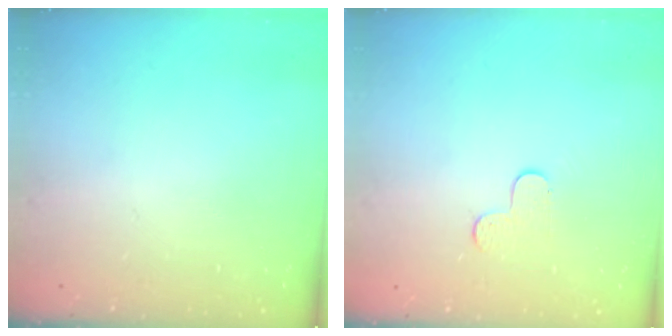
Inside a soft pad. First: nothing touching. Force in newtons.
{"total": 4.6, "press": 4.6, "slide": 0.5}